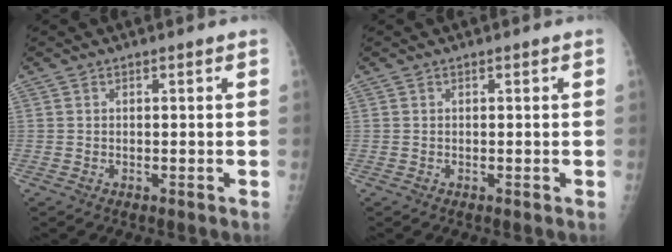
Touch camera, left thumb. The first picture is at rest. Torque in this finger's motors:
{"motor_torque": [0.00, 0.00, 0.00, -0.03, 0.00]}